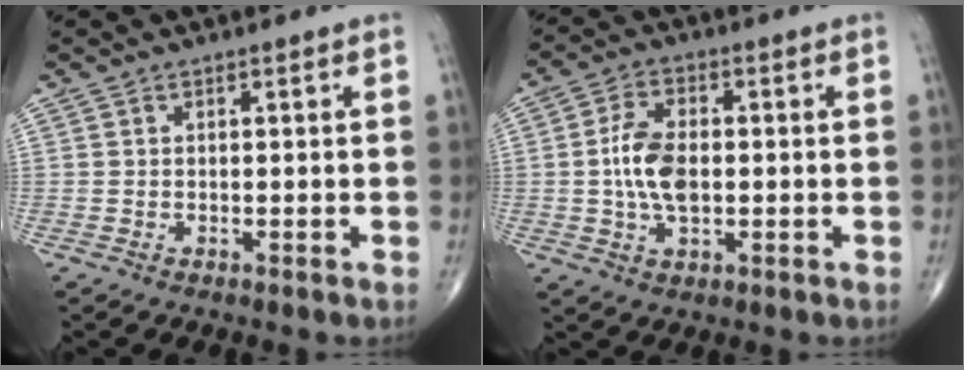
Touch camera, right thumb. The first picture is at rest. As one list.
[{"total": 8.5, "force": [-0.2, 4.7, 7.1], "torque": [-0.135, 0.006, -0.007]}]